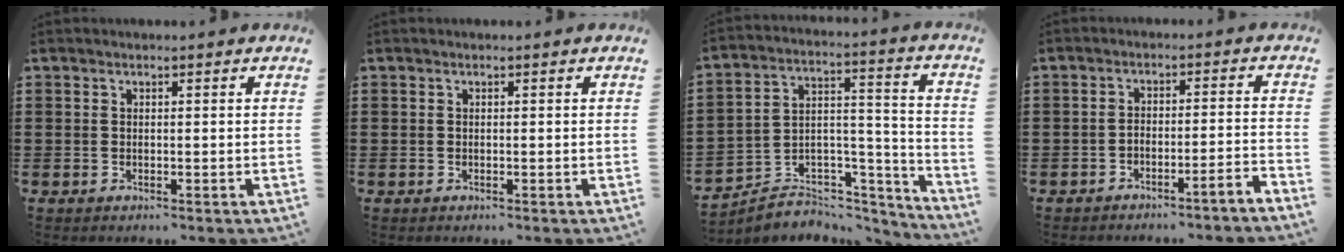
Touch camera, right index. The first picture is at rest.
{"total": 0.0}
{"total": 4.0, "force": [-3.0, 2.6, 0.3], "torque": [-0.016, -0.006, -0.061]}
{"total": 3.2, "force": [-3.0, -0.4, 1.1], "torque": [-0.022, -0.002, -0.064]}